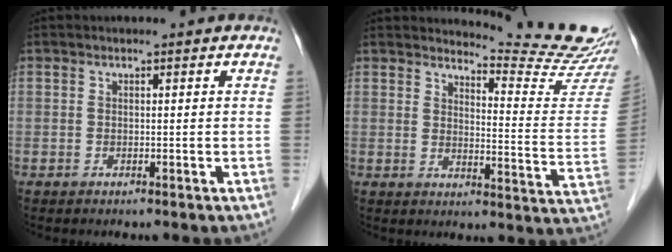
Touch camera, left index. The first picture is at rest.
{"total": 14.1, "force": [13.8, -2.4, 1.4], "torque": [-0.023, -0.127, 0.158]}